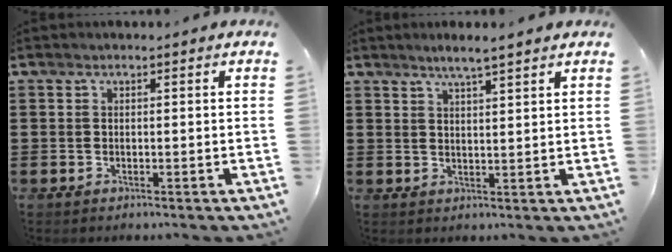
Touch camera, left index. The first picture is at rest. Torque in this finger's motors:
{"motor_torque": [-0.13, -0.49, 0.12, 0.01]}